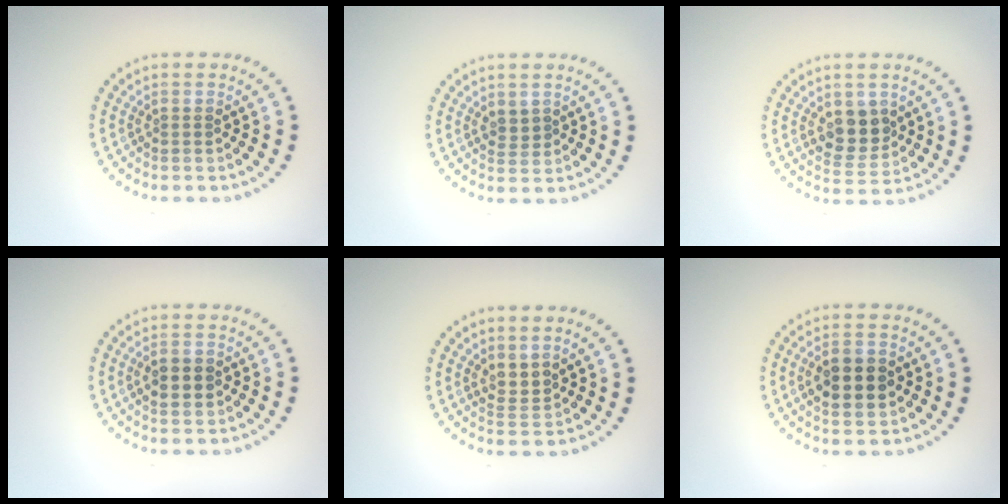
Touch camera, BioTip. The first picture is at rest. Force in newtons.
{"total": 0.9, "press": 0.6, "slide": 0.6}
{"total": 3.5, "press": 3.4, "slide": 1.0}
{"total": 2.9, "press": 2.9, "slide": 0.2}
{"total": 1.7, "press": 1.4, "slide": 1.0}
{"total": 4.4, "press": 4.4, "slide": 0.1}